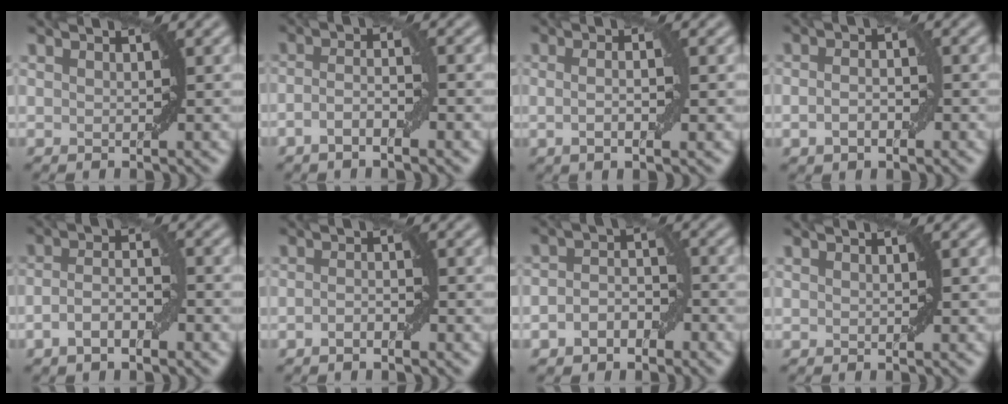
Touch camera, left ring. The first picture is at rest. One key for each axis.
{"total": 3.0, "fx": -1.3, "fy": 0.7, "fz": 2.6, "tx": -0.049, "ty": 0.005, "tz": -0.029}
{"total": 2.9, "fx": -0.1, "fy": 0.5, "fz": 2.9, "tx": -0.052, "ty": -0.004, "tz": -0.003}
{"total": 2.5, "fx": -0.7, "fy": 1.4, "fz": 2.0, "tx": -0.036, "ty": 0.003, "tz": -0.014}
{"total": 3.4, "fx": -1.5, "fy": 1.3, "fz": 2.7, "tx": -0.054, "ty": 0.004, "tz": -0.031}
{"total": 1.4, "fx": -0.8, "fy": 0.4, "fz": 1.1, "tx": -0.021, "ty": 0.002, "tz": -0.016}
{"total": 3.4, "fx": -1.6, "fy": 2.4, "fz": 1.9, "tx": -0.029, "ty": 0.005, "tz": -0.033}
{"total": 0.0}